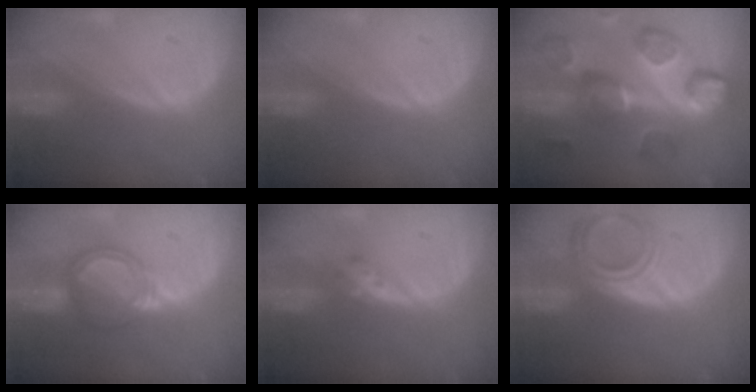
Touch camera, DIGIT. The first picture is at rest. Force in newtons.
{"total": 0.0}
{"total": 11.9, "press": 10.9, "slide": 4.8}
{"total": 5.3, "press": 5.0, "slide": 1.7}
{"total": 2.3, "press": 2.0, "slide": 1.2}
{"total": 6.3, "press": 5.6, "slide": 2.8}